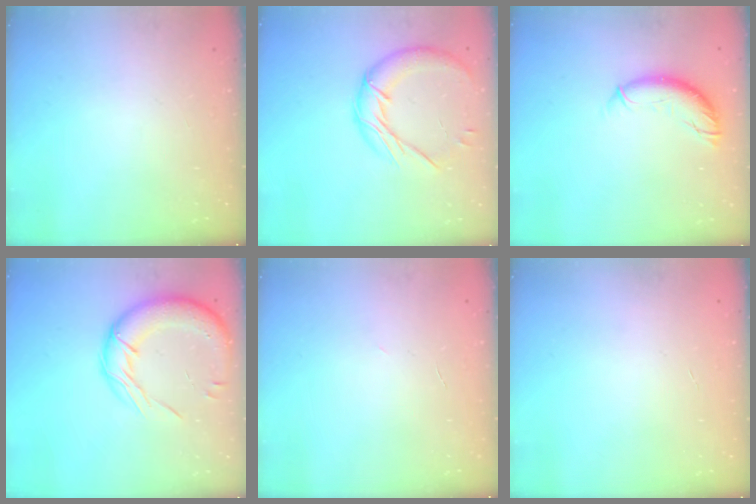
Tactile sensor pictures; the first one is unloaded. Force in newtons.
{"total": 14.4, "press": 14.4, "slide": 1.1}
{"total": 9.9, "press": 9.8, "slide": 1.6}
{"total": 16.7, "press": 16.4, "slide": 3.1}
{"total": 1.8, "press": 1.7, "slide": 0.5}
{"total": 0.0}